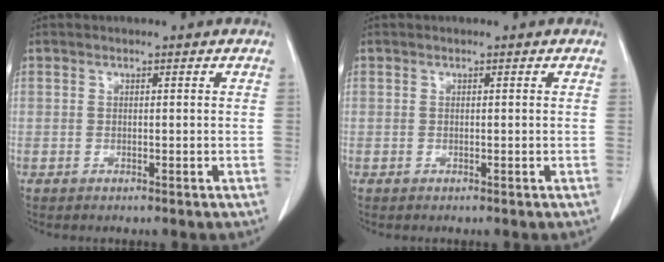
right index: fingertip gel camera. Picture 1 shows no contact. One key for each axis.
{"total": 0.0}